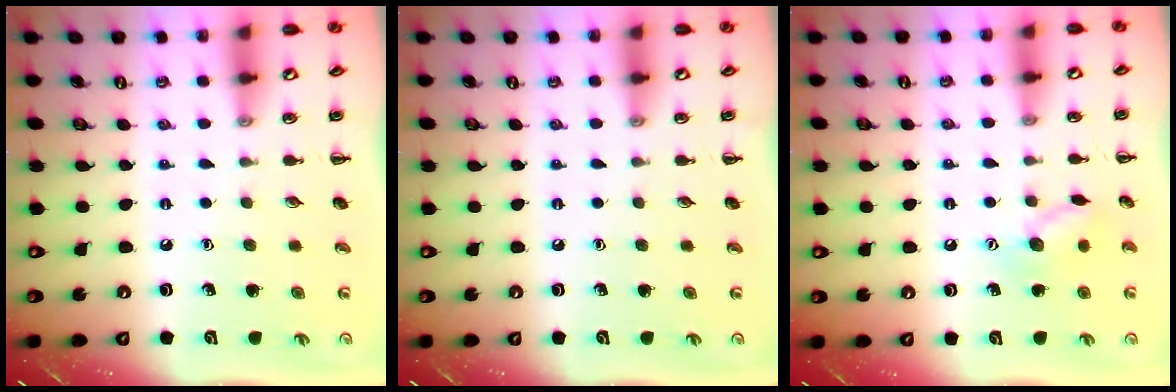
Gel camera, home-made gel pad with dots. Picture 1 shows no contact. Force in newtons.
{"total": 0.0}
{"total": 8.8, "press": 8.8, "slide": 0.4}